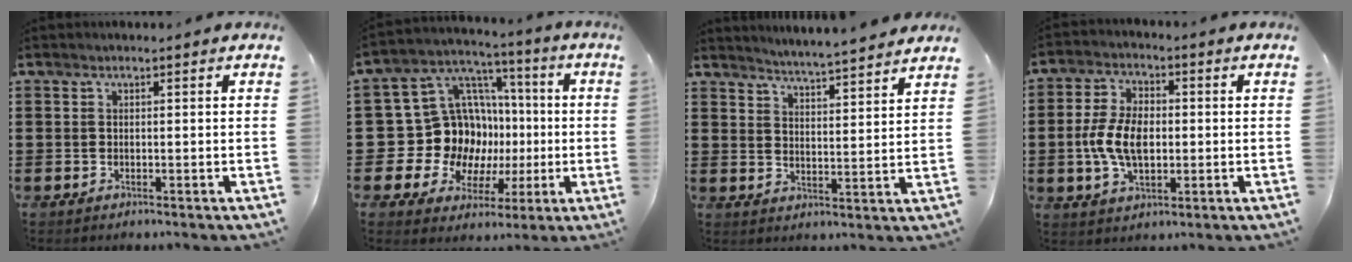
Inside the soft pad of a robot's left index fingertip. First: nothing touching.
{"total": 14.6, "force": [-0.5, 13.6, 5.1], "torque": [-0.138, -0.021, 0.016]}
{"total": 4.0, "force": [3.9, -1.1, 0.1], "torque": [-0.020, -0.033, 0.065]}
{"total": 7.7, "force": [-0.7, 4.5, 6.2], "torque": [-0.141, 0.006, -0.019]}